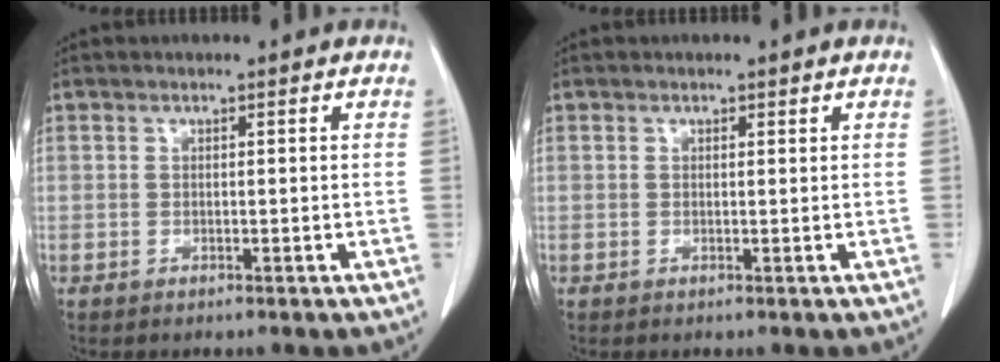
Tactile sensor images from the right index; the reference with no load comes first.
{"total": 0.0}